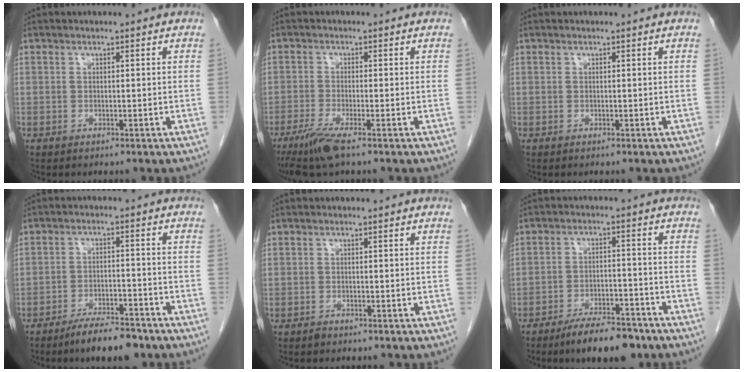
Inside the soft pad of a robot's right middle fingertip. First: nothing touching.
{"total": 5.2, "force": [-3.4, 0.2, 3.9], "torque": [-0.080, -0.017, -0.067]}
{"total": 0.0}
{"total": 7.5, "force": [-5.9, 1.6, 4.3], "torque": [-0.072, -0.009, -0.097]}
{"total": 0.7, "force": [-0.6, 0.3, 0.3], "torque": [-0.008, 0.000, -0.010]}
{"total": 9.3, "force": [-7.2, 2.5, 5.3], "torque": [-0.081, -0.009, -0.117]}